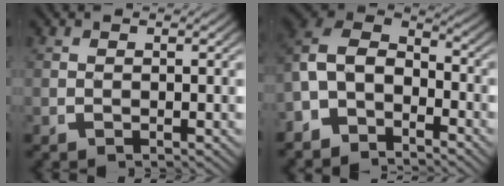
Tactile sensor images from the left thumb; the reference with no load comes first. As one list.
[{"total": 10.1, "force": [-0.4, 8.3, 5.8], "torque": [-0.137, -0.022, -0.019]}]